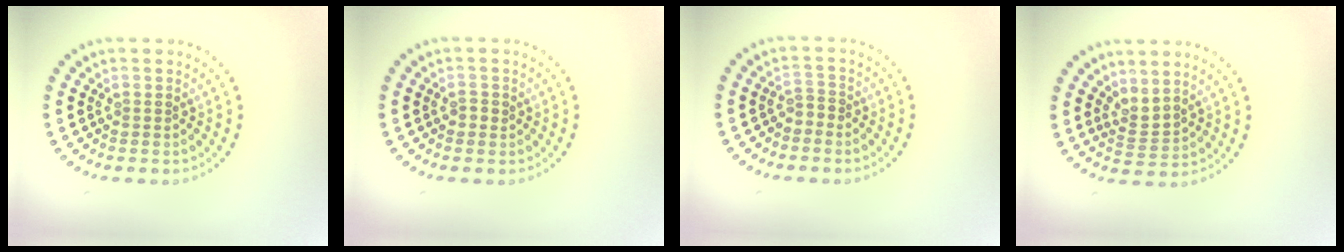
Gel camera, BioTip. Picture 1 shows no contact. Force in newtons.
{"total": 1.1, "press": 1.0, "slide": 0.4}
{"total": 0.9, "press": 0.7, "slide": 0.5}
{"total": 2.2, "press": 1.5, "slide": 1.7}